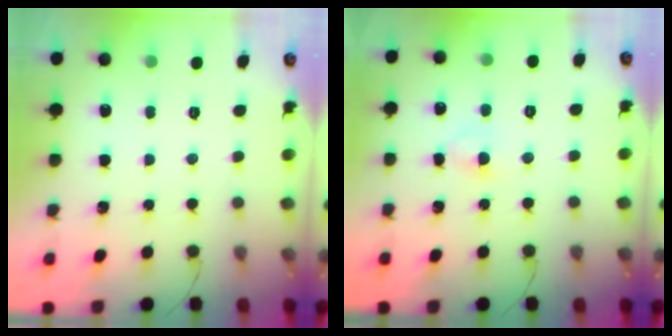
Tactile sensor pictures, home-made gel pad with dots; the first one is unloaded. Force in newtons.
{"total": 3.0, "press": 2.8, "slide": 1.0}